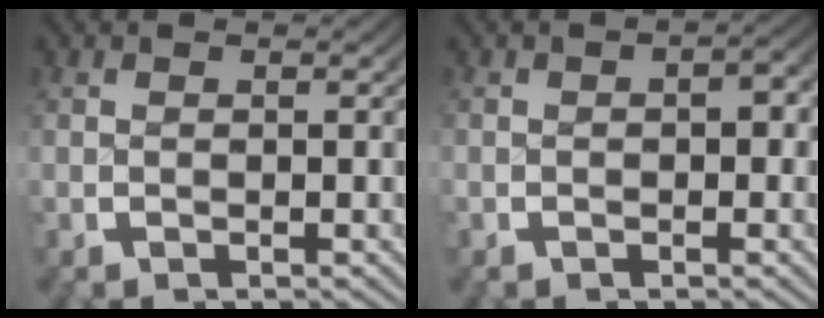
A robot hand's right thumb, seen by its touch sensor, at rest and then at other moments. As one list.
[{"total": 1.9, "force": [-0.4, 1.3, 1.3], "torque": [-0.017, -0.006, -0.007]}]